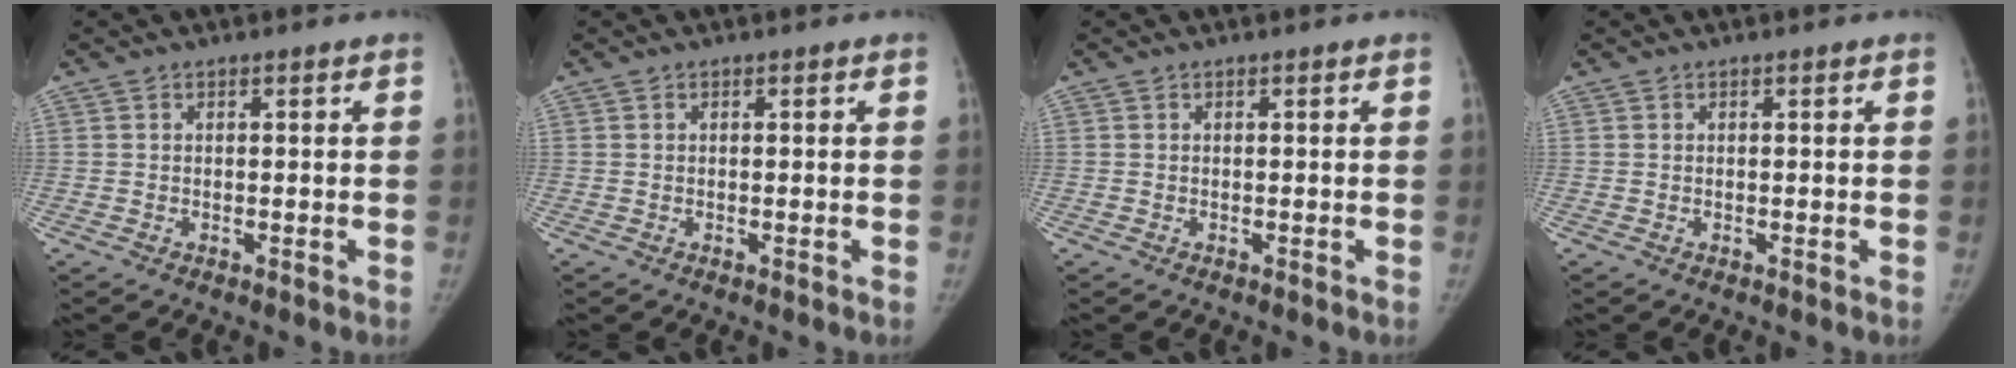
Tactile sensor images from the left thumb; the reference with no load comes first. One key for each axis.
{"total": 0.0}
{"total": 0.0}
{"total": 0.0}